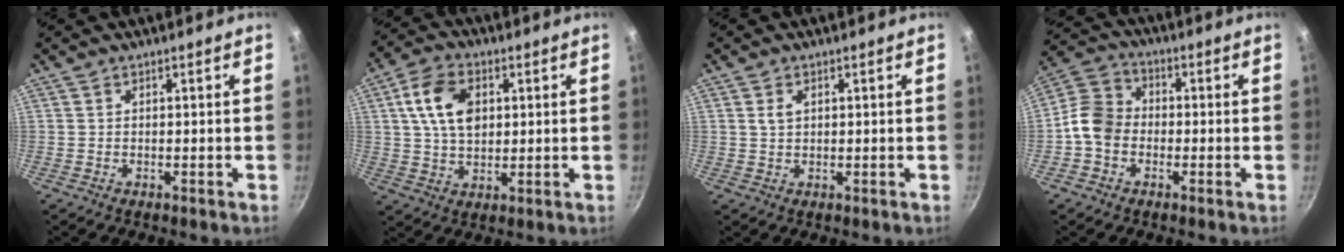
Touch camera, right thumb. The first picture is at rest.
{"total": 10.9, "force": [2.7, 7.1, 7.9], "torque": [-0.130, 0.002, 0.044]}
{"total": 2.3, "force": [0.8, 1.4, 1.6], "torque": [-0.024, 0.000, 0.016]}
{"total": 8.3, "force": [-2.0, 6.6, 4.5], "torque": [-0.064, 0.026, -0.060]}